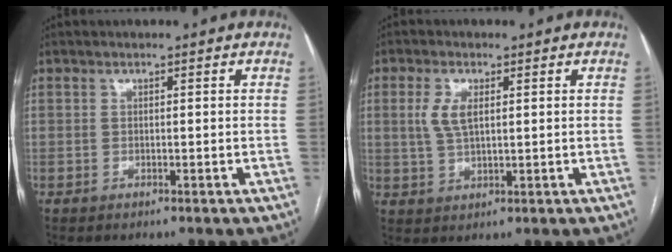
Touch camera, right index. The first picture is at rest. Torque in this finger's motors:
{"motor_torque": [0.60, 0.17, 0.39, 0.12]}